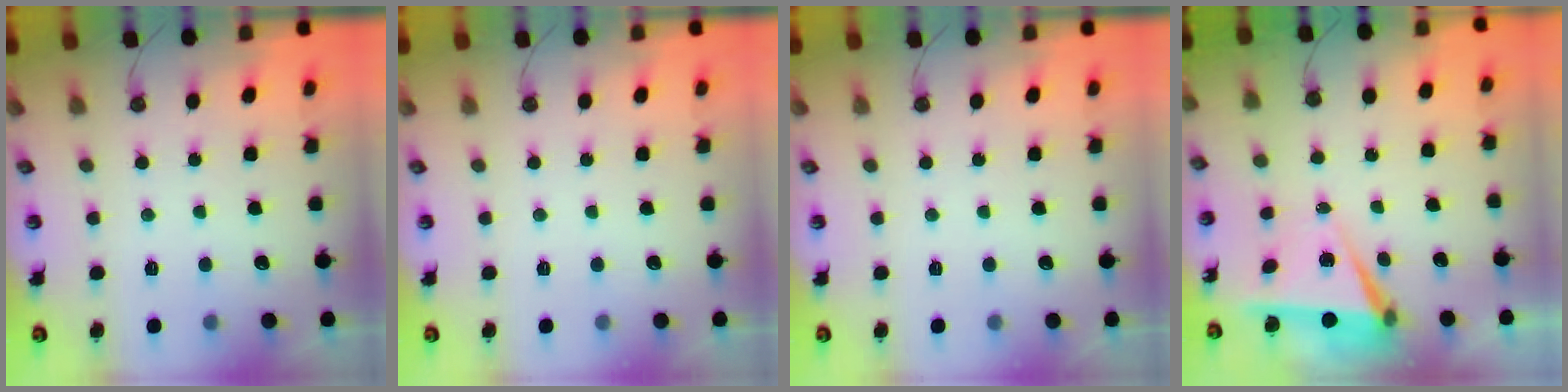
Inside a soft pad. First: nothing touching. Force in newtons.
{"total": 0.0}
{"total": 0.0}
{"total": 6.1, "press": 4.3, "slide": 4.3}